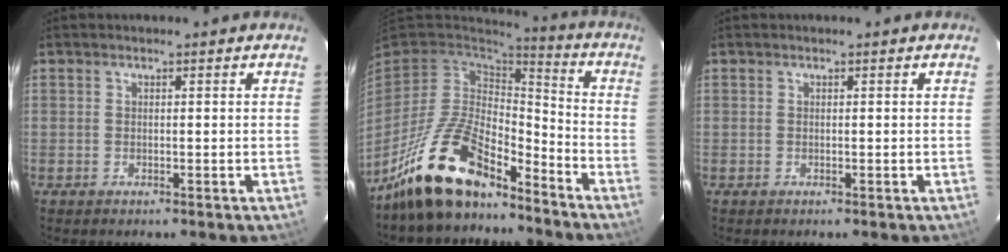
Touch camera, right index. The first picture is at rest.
{"total": 17.3, "force": [-13.0, 6.1, 9.6], "torque": [-0.209, -0.012, -0.242]}
{"total": 0.0}